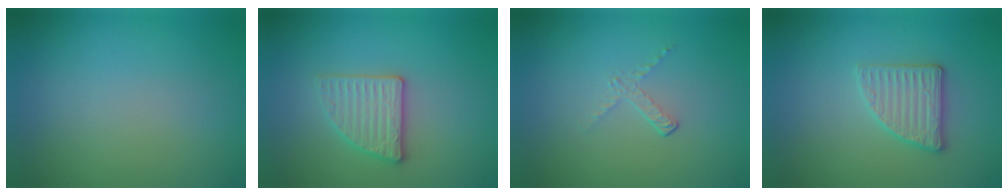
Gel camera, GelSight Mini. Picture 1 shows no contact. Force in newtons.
{"total": 2.9, "press": 2.7, "slide": 1.1}
{"total": 1.1, "press": 0.4, "slide": 1.1}
{"total": 2.8, "press": 2.7, "slide": 0.8}